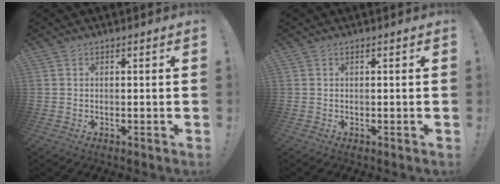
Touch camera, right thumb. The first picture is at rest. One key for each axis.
{"total": 0.0}